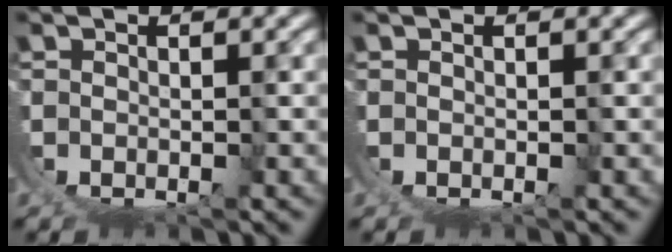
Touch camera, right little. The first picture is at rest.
{"total": 0.0}